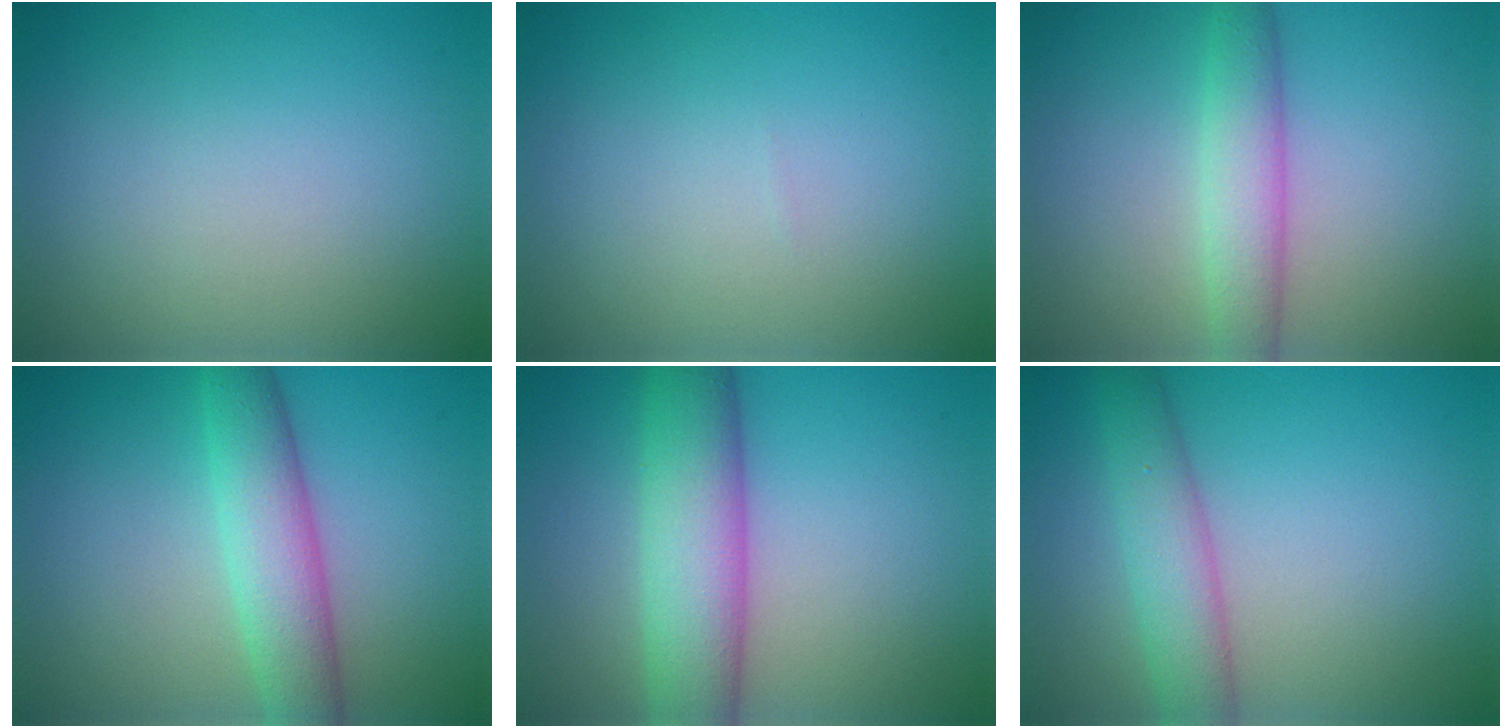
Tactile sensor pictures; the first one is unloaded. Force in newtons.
{"total": 0.0}
{"total": 3.6, "press": 3.6, "slide": 0.1}
{"total": 5.0, "press": 5.0, "slide": 0.1}
{"total": 7.3, "press": 7.2, "slide": 0.5}
{"total": 4.2, "press": 4.1, "slide": 0.1}